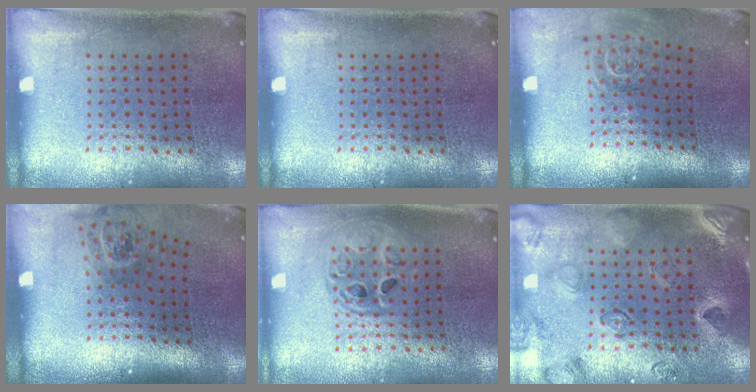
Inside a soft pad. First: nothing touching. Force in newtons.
{"total": 0.0}
{"total": 1.7, "press": 1.1, "slide": 1.3}
{"total": 1.8, "press": 1.3, "slide": 1.3}
{"total": 1.5, "press": 1.3, "slide": 0.8}
{"total": 2.3, "press": 2.2, "slide": 0.8}